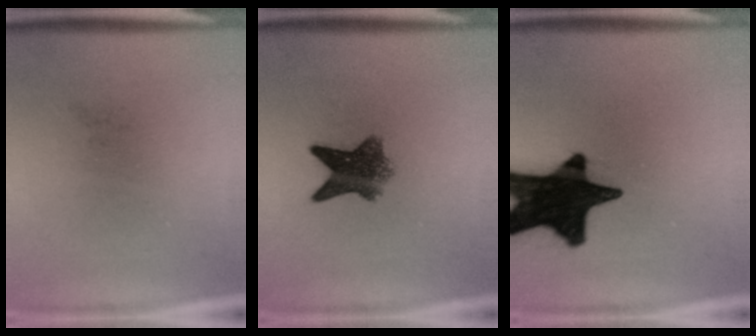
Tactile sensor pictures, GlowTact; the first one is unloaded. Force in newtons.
{"total": 6.5}
{"total": 19.9}